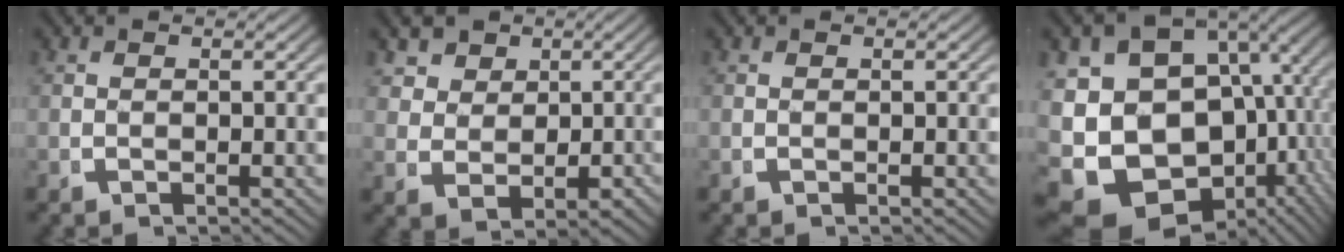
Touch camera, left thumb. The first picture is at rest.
{"total": 5.6, "force": [1.4, 4.6, 3.0], "torque": [-0.068, -0.030, 0.040]}
{"total": 0.0}
{"total": 19.8, "force": [-3.0, 15.7, 11.7], "torque": [-0.274, -0.075, -0.035]}